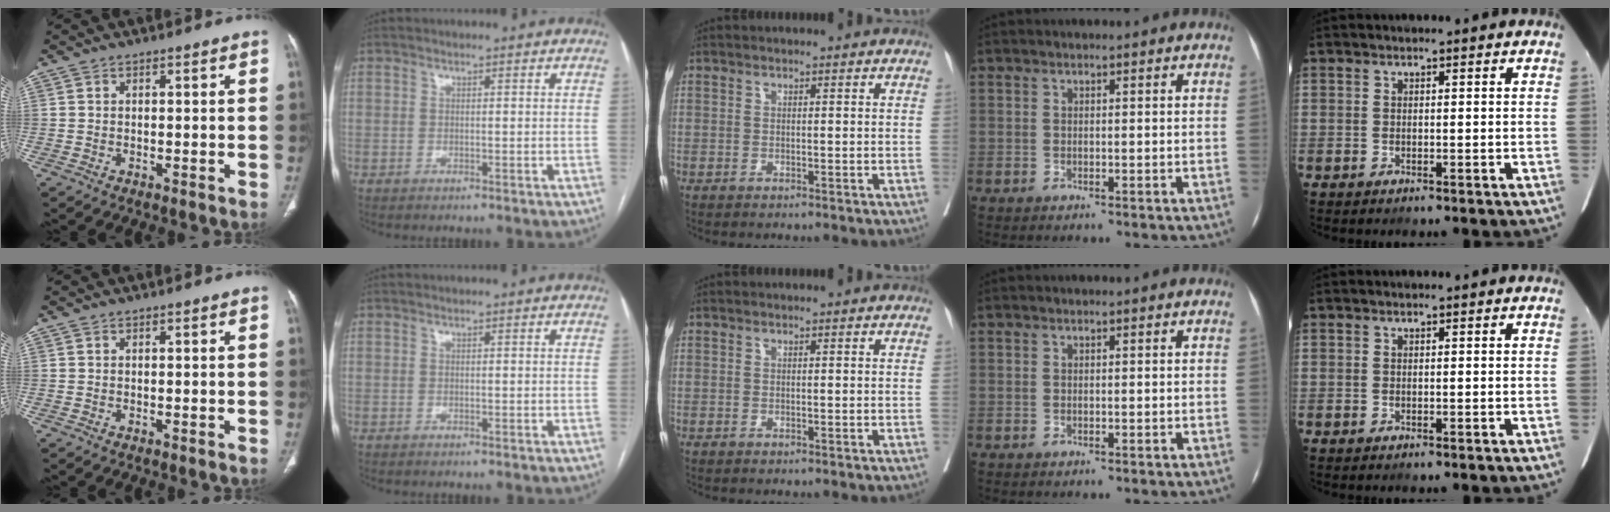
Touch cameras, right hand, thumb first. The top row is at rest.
{}